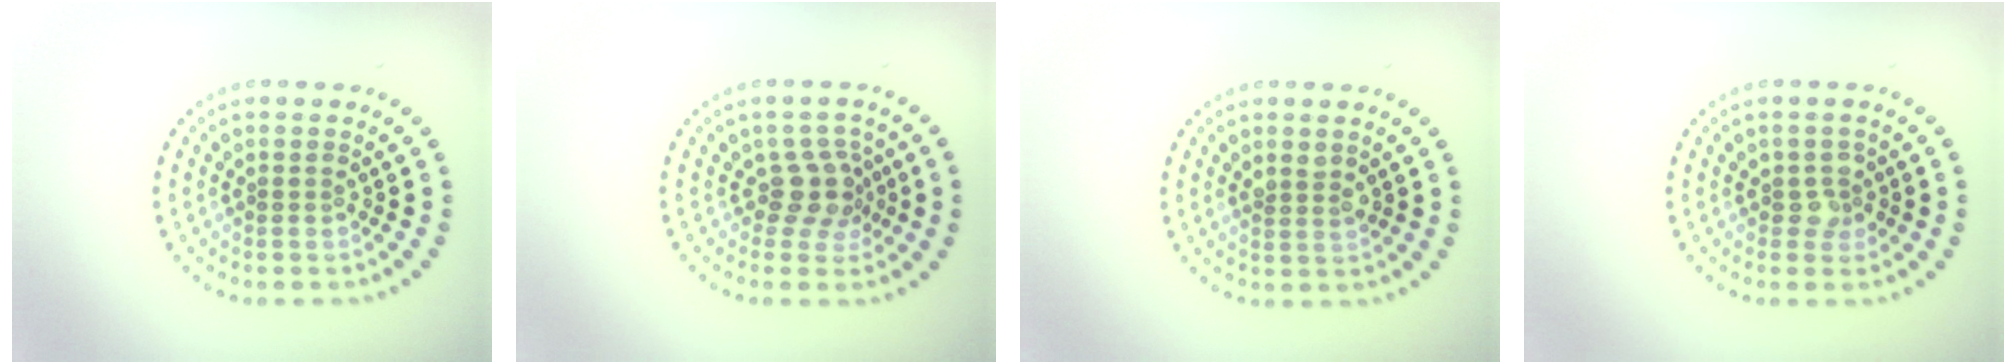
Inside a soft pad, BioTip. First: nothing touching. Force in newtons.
{"total": 2.6, "press": 2.1, "slide": 1.6}
{"total": 1.3, "press": 1.2, "slide": 0.6}
{"total": 1.7, "press": 1.4, "slide": 0.9}